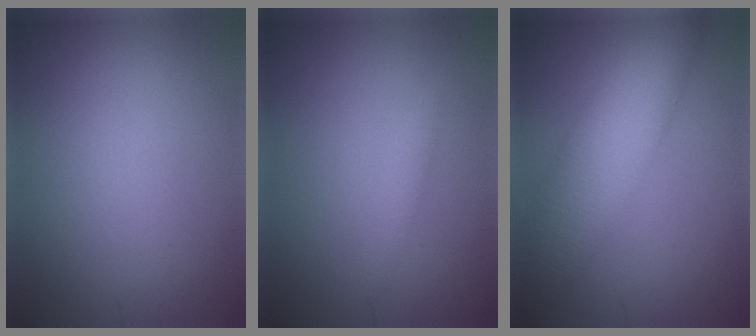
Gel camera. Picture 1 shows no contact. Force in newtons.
{"total": 1.1, "press": 1.1, "slide": 0.0}
{"total": 8.8, "press": 8.8, "slide": 0.5}